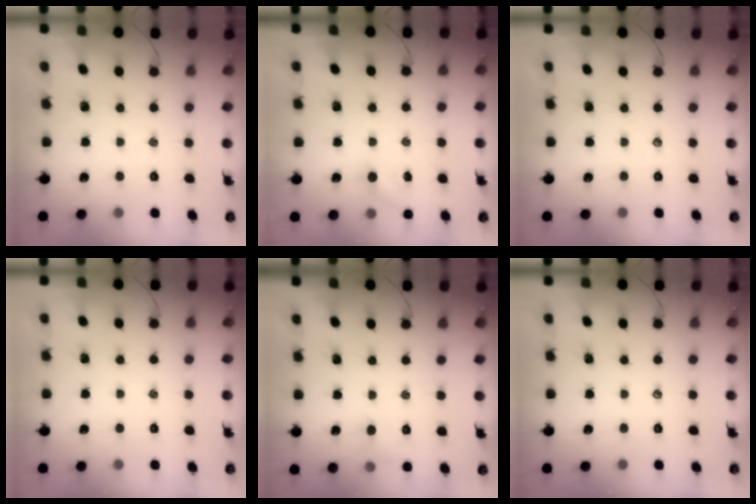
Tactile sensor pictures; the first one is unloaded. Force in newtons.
{"total": 5.3, "press": 5.2, "slide": 1.1}
{"total": 0.0}
{"total": 0.0}
{"total": 4.2, "press": 4.0, "slide": 1.2}
{"total": 0.0}